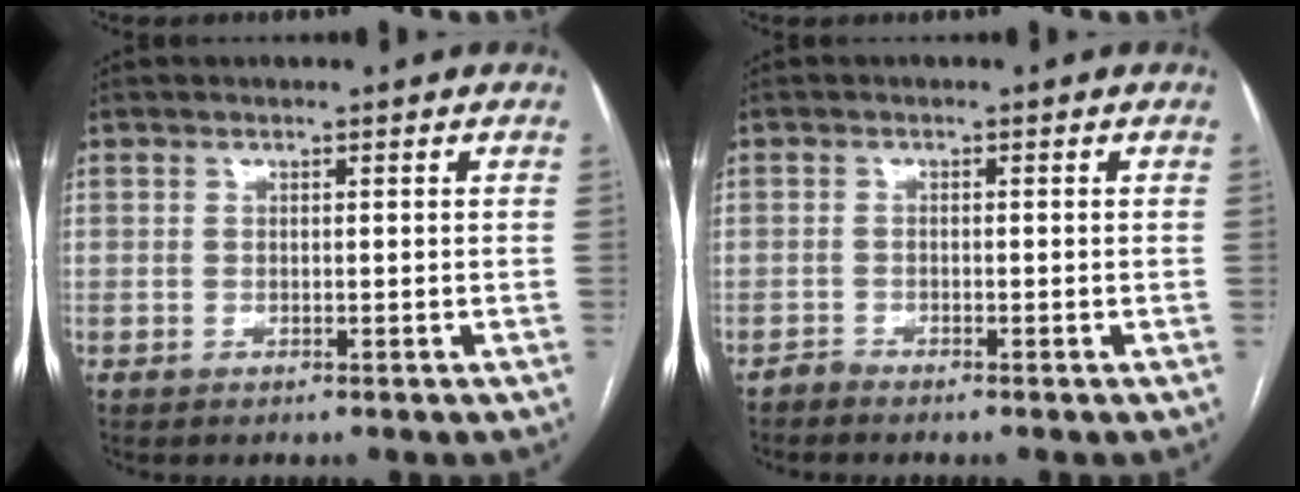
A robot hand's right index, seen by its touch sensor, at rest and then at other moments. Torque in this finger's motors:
{"motor_torque": [-0.11, -0.08, -0.04, 0.01]}